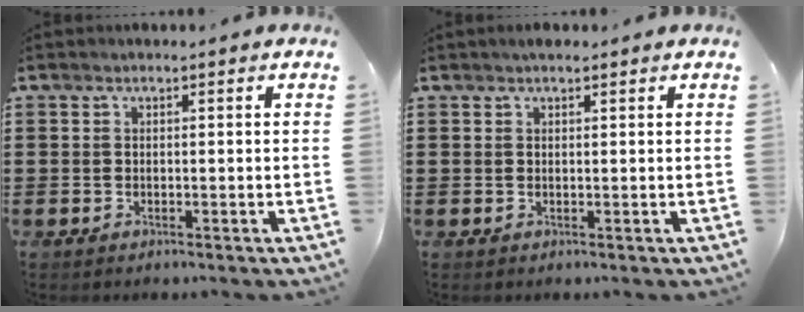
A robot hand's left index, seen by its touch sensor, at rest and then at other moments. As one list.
[{"total": 0.9, "force": [0.7, 0.3, 0.5], "torque": [-0.009, 0.003, 0.013]}]